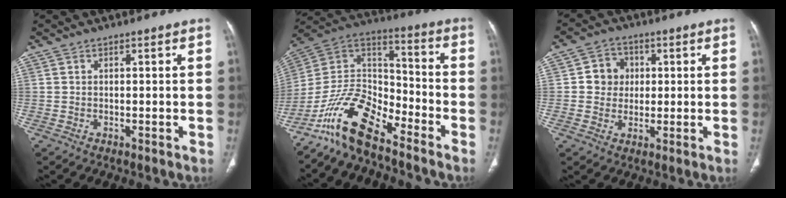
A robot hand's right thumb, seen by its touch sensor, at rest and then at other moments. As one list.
[{"total": 15.0, "force": [-11.3, 5.9, 8.1], "torque": [-0.131, 0.090, -0.220]}, {"total": 6.2, "force": [0.7, 5.8, 2.2], "torque": [0.000, 0.007, 0.006]}]